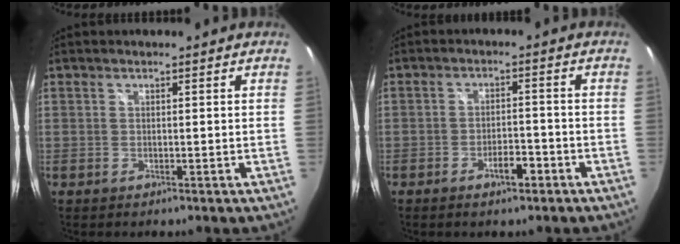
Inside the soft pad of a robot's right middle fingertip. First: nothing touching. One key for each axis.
{"total": 3.9, "fx": -2.6, "fy": 1.5, "fz": 2.6, "tx": -0.048, "ty": 0.001, "tz": -0.036}